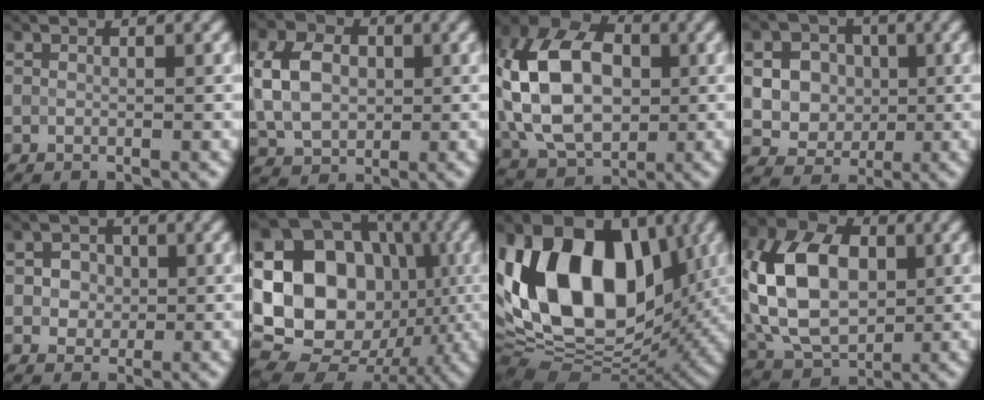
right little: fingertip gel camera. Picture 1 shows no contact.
{"total": 5.9, "force": [0.7, 4.3, 3.9], "torque": [-0.093, 0.011, 0.010]}
{"total": 13.1, "force": [0.9, 8.9, 9.6], "torque": [-0.204, 0.019, 0.014]}
{"total": 6.4, "force": [1.0, 5.5, 2.9], "torque": [-0.049, 0.021, 0.008]}
{"total": 3.0, "force": [0.7, 2.6, 1.4], "torque": [-0.017, 0.009, 0.002]}
{"total": 18.4, "force": [0.3, 15.2, 10.5], "torque": [-0.167, 0.010, -0.011]}
{"total": 16.7, "force": [2.2, 10.8, 12.5], "torque": [-0.231, 0.013, 0.022]}
{"total": 11.7, "force": [0.9, 7.9, 8.6], "torque": [-0.190, 0.020, 0.010]}